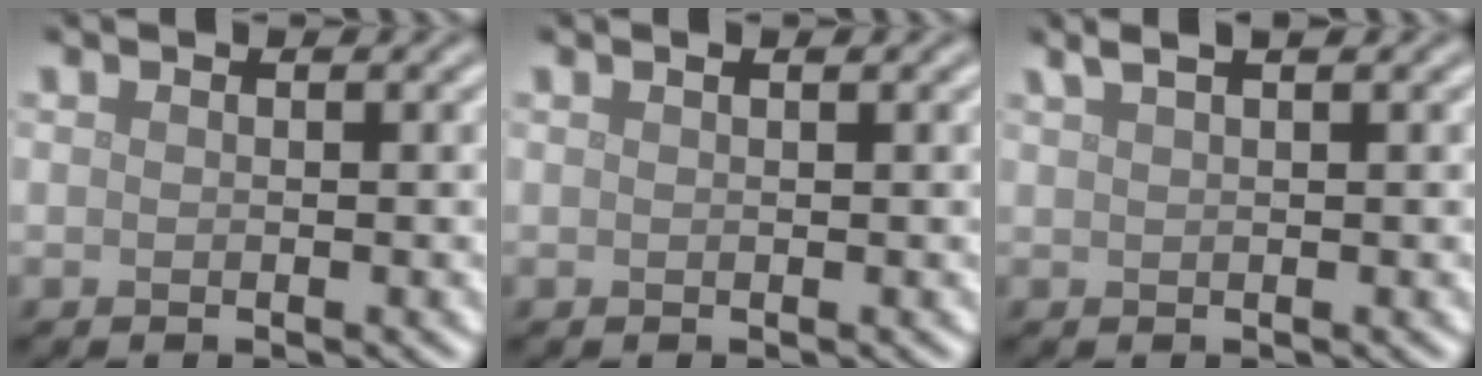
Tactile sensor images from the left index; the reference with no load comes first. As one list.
[{"total": 0.5, "force": [0.4, 0.1, 0.4], "torque": [-0.007, 0.001, 0.005]}, {"total": 2.8, "force": [1.9, 0.9, 1.9], "torque": [-0.017, 0.013, 0.013]}]